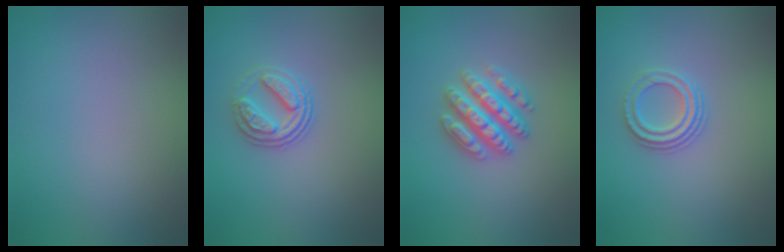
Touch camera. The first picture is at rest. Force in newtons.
{"total": 2.7, "press": 2.5, "slide": 1.0}
{"total": 4.5, "press": 4.4, "slide": 0.8}
{"total": 2.5, "press": 2.2, "slide": 1.2}